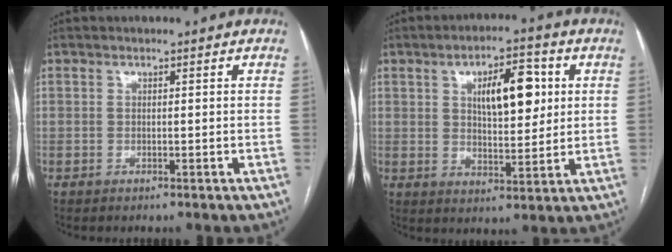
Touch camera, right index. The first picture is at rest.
{"total": 9.8, "force": [2.9, 3.7, 8.7], "torque": [-0.134, 0.012, 0.050]}